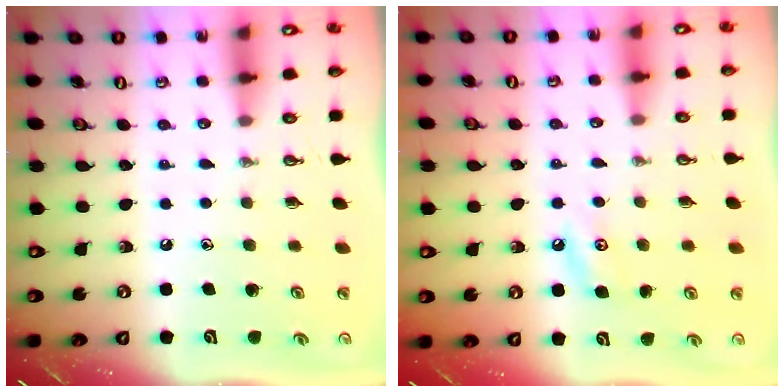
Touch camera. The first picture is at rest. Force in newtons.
{"total": 5.1, "press": 5.1, "slide": 0.6}